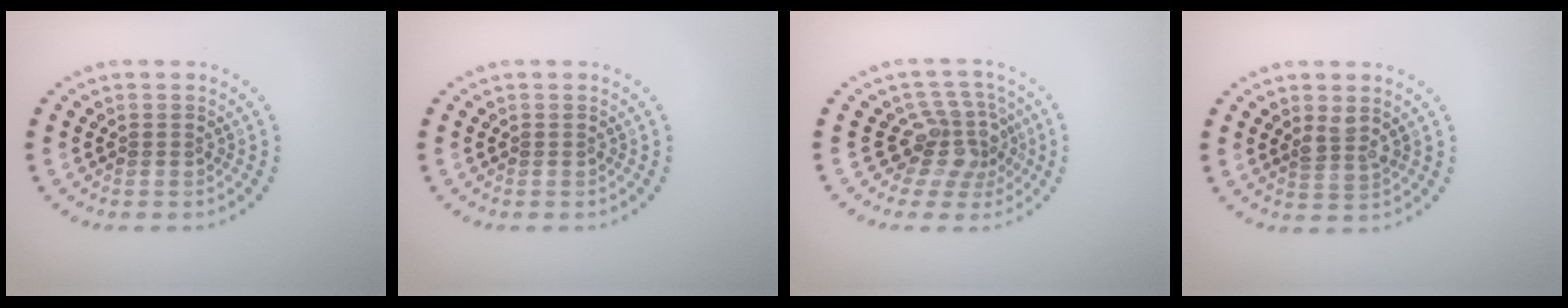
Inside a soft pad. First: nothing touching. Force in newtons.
{"total": 0.0}
{"total": 3.8, "press": 2.9, "slide": 2.6}
{"total": 1.8, "press": 1.6, "slide": 0.8}